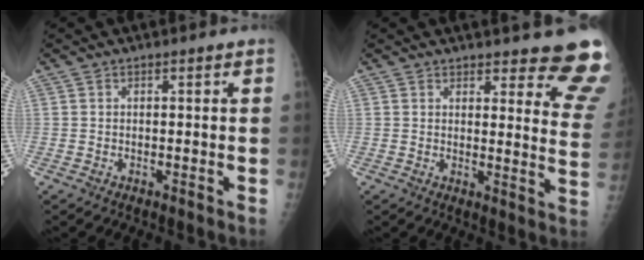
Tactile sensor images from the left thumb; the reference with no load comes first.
{"total": 13.3, "force": [11.6, 3.0, 5.6], "torque": [-0.018, -0.089, 0.109]}